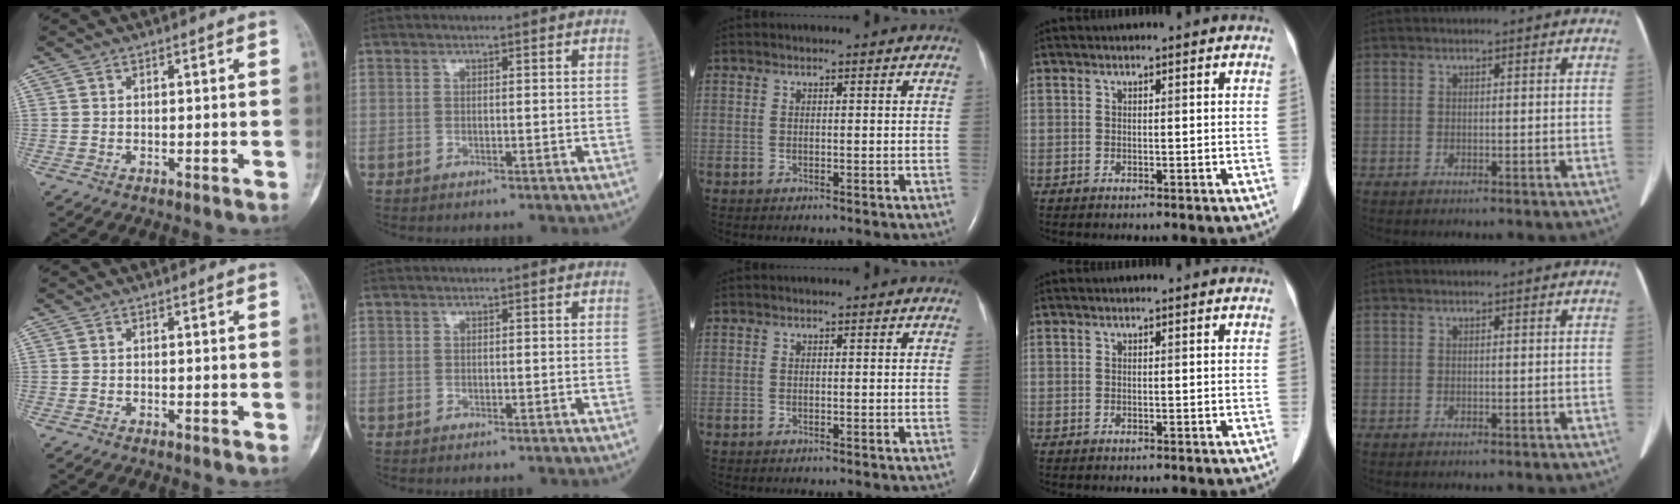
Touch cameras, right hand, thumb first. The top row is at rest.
{}